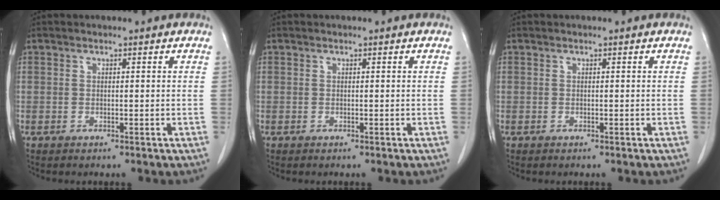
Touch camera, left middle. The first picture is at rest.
{"total": 0.0}
{"total": 0.0}